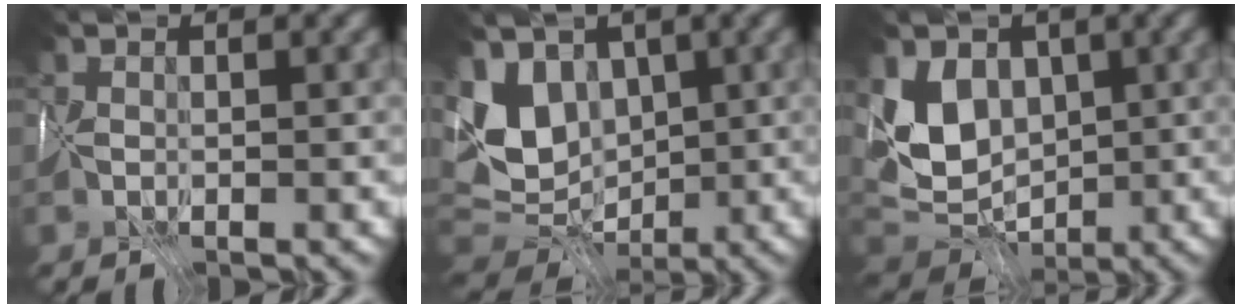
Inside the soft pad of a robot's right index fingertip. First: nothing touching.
{"total": 5.8, "force": [1.8, 4.4, 3.3], "torque": [-0.078, -0.004, 0.031]}
{"total": 5.0, "force": [1.8, 3.9, 2.6], "torque": [-0.062, -0.009, 0.031]}